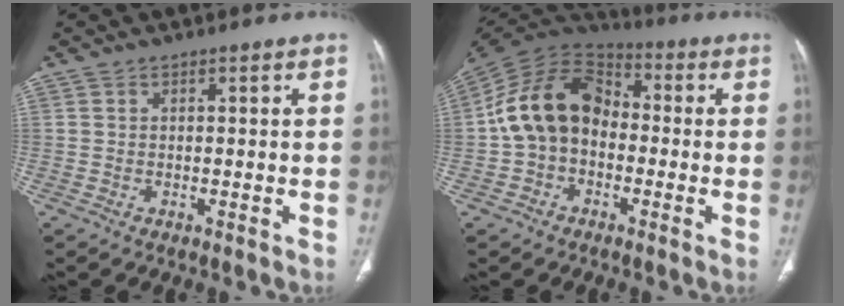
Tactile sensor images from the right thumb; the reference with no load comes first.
{"total": 14.6, "force": [-1.3, 10.9, 9.7], "torque": [-0.163, 0.043, -0.038]}